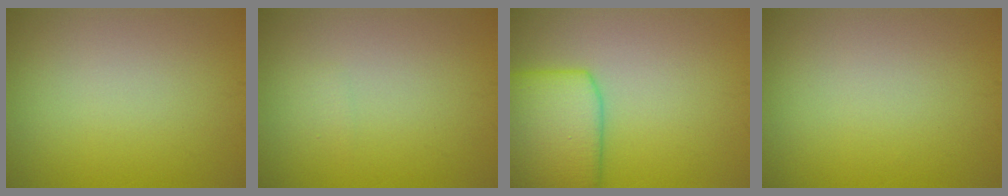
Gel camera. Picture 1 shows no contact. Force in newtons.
{"total": 0.5, "press": 0.5, "slide": 0.0}
{"total": 7.8, "press": 7.8, "slide": 0.4}
{"total": 0.0}